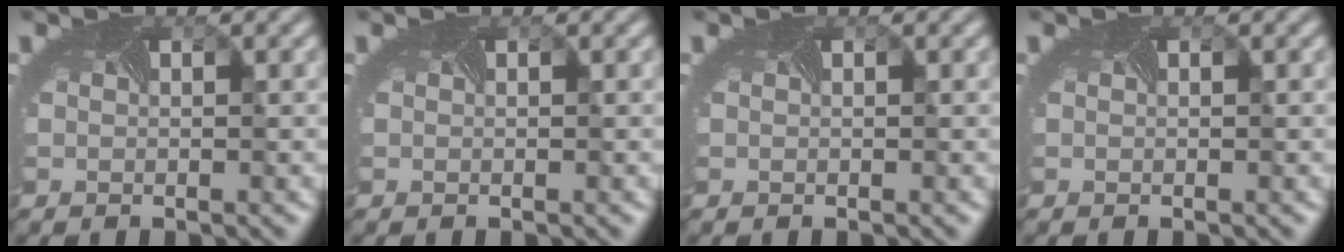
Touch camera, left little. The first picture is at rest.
{"total": 0.0}
{"total": 0.0}
{"total": 0.0}